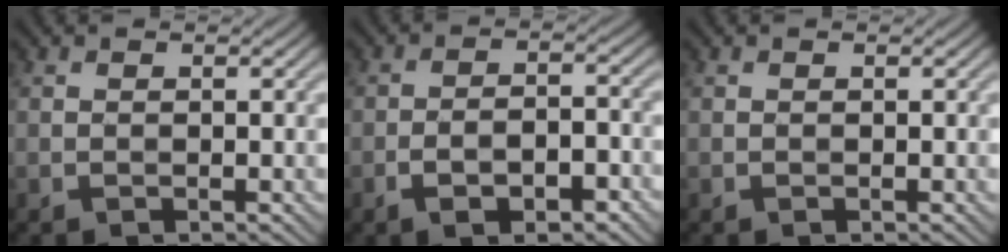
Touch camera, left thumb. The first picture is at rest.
{"total": 5.6, "force": [-3.0, 2.2, 4.2], "torque": [-0.069, 0.002, -0.048]}
{"total": 0.0}